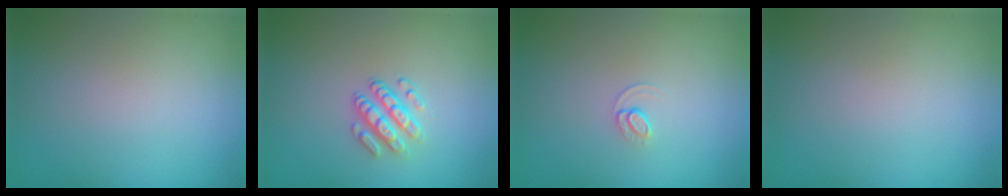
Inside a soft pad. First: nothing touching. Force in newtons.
{"total": 2.3, "press": 1.9, "slide": 1.4}
{"total": 0.9, "press": 0.4, "slide": 0.8}
{"total": 0.0}